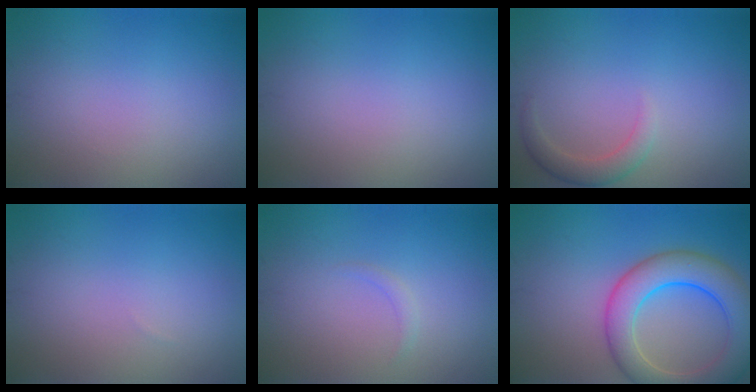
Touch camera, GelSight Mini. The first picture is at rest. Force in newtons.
{"total": 0.0}
{"total": 2.1, "press": 2.1, "slide": 0.2}
{"total": 0.0}
{"total": 0.7, "press": 0.7, "slide": 0.1}
{"total": 8.0, "press": 8.0, "slide": 0.4}